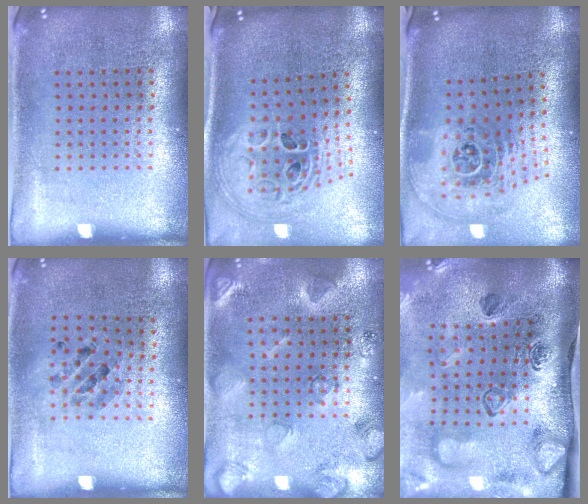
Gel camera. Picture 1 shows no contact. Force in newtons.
{"total": 2.0, "press": 1.6, "slide": 1.2}
{"total": 2.8, "press": 1.8, "slide": 2.1}
{"total": 0.8, "press": 0.8, "slide": 0.1}
{"total": 2.1, "press": 2.1, "slide": 0.4}
{"total": 4.5, "press": 3.1, "slide": 3.3}